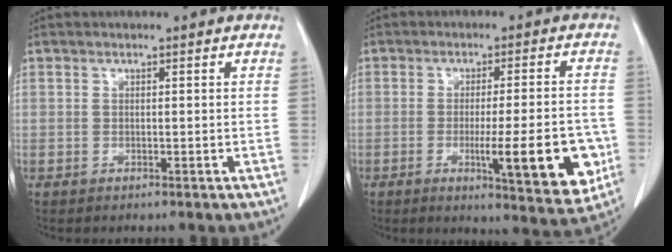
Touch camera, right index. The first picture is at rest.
{"total": 12.9, "force": [-3.6, 2.1, 12.2], "torque": [-0.156, -0.013, -0.042]}